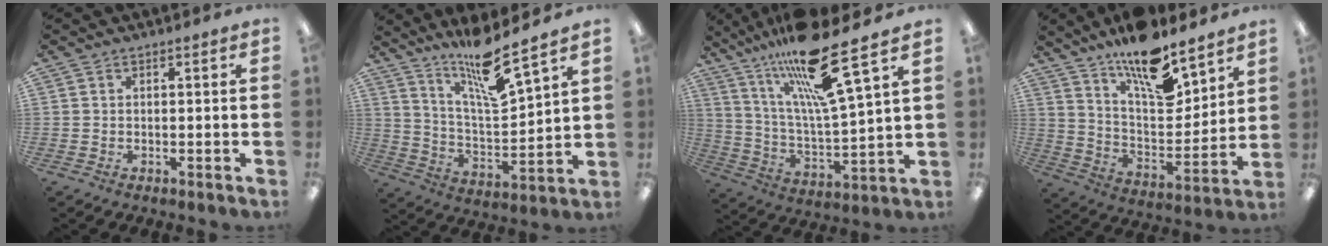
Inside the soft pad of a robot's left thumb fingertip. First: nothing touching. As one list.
[{"total": 13.8, "force": [11.5, 1.3, 7.5], "torque": [-0.141, -0.076, 0.190]}, {"total": 20.3, "force": [14.7, 3.0, 13.7], "torque": [-0.257, -0.078, 0.240]}, {"total": 16.2, "force": [12.3, 5.7, 8.8], "torque": [-0.157, -0.079, 0.215]}]